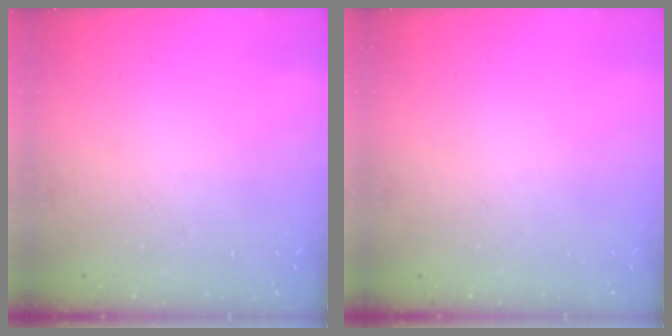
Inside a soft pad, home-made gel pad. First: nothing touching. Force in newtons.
{"total": 0.0}